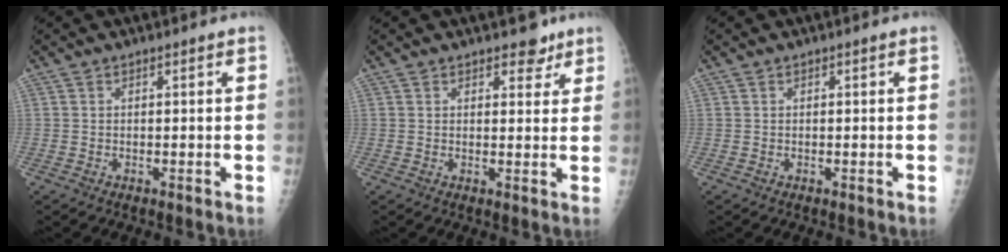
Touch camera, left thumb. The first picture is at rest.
{"total": 3.6, "force": [2.6, 2.0, 1.6], "torque": [0.004, -0.013, 0.033]}
{"total": 0.0}